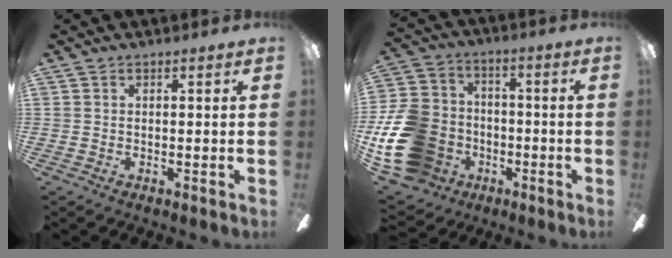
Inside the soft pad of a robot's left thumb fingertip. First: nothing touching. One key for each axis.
{"total": 20.1, "fx": -6.6, "fy": 15.7, "fz": 10.7, "tx": -0.228, "ty": 0.046, "tz": -0.101}